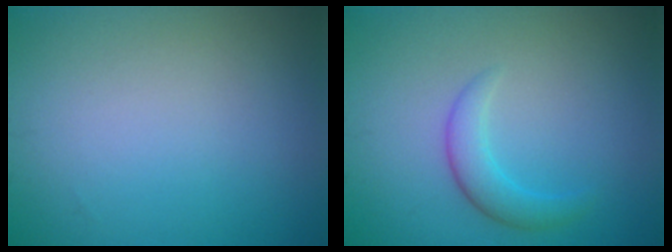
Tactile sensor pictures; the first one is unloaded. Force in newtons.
{"total": 2.4, "press": 2.4, "slide": 0.2}